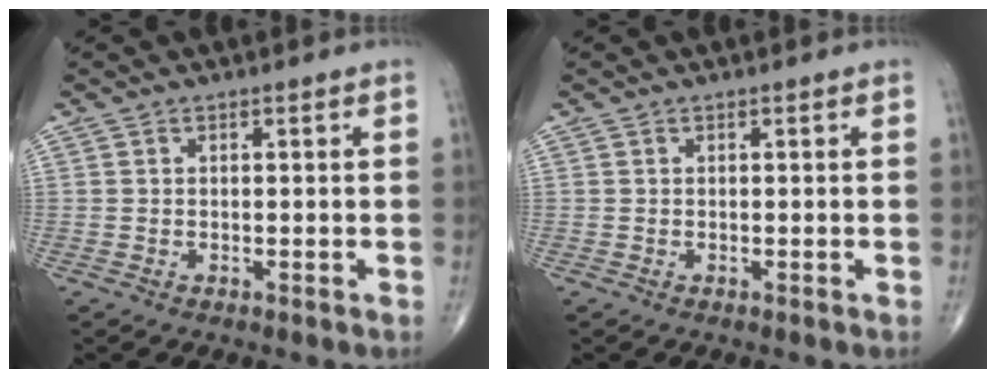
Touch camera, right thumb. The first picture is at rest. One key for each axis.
{"total": 0.0}